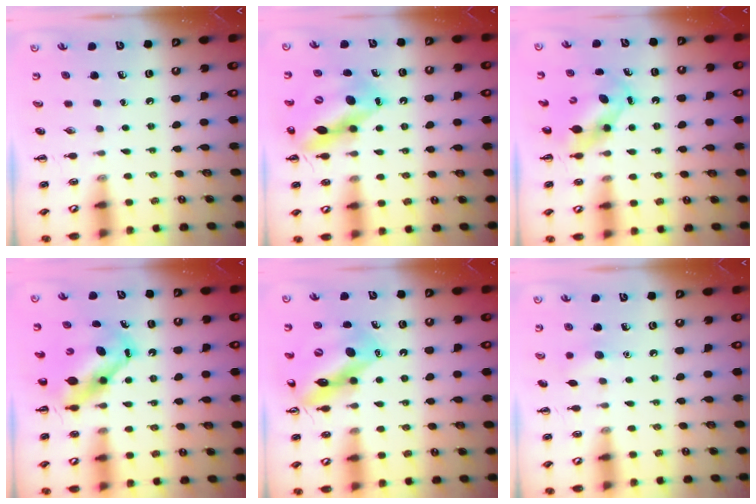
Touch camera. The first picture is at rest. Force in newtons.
{"total": 13.9, "press": 13.5, "slide": 3.6}
{"total": 5.5, "press": 5.4, "slide": 0.9}
{"total": 6.9, "press": 6.8, "slide": 1.6}
{"total": 13.5, "press": 13.0, "slide": 3.8}
{"total": 6.1, "press": 5.9, "slide": 1.5}